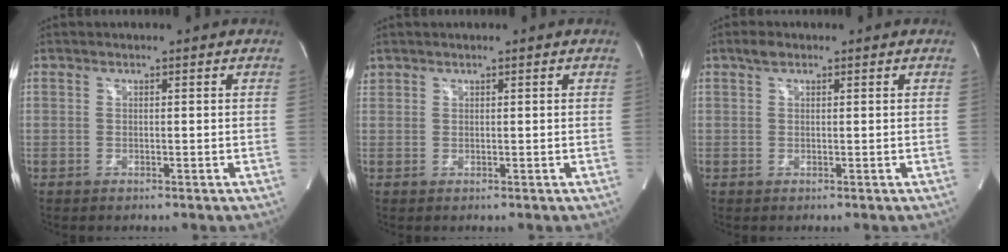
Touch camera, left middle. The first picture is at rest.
{"total": 0.8, "force": [0.7, 0.5, 0.0], "torque": [-0.001, 0.012, 0.015]}
{"total": 1.5, "force": [1.0, 0.7, 0.9], "torque": [-0.022, 0.011, 0.019]}